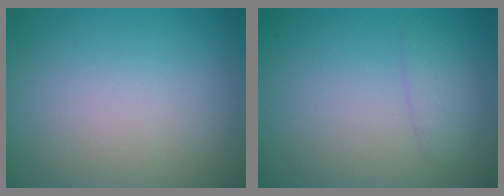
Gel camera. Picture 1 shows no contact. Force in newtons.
{"total": 1.4, "press": 1.4, "slide": 0.1}